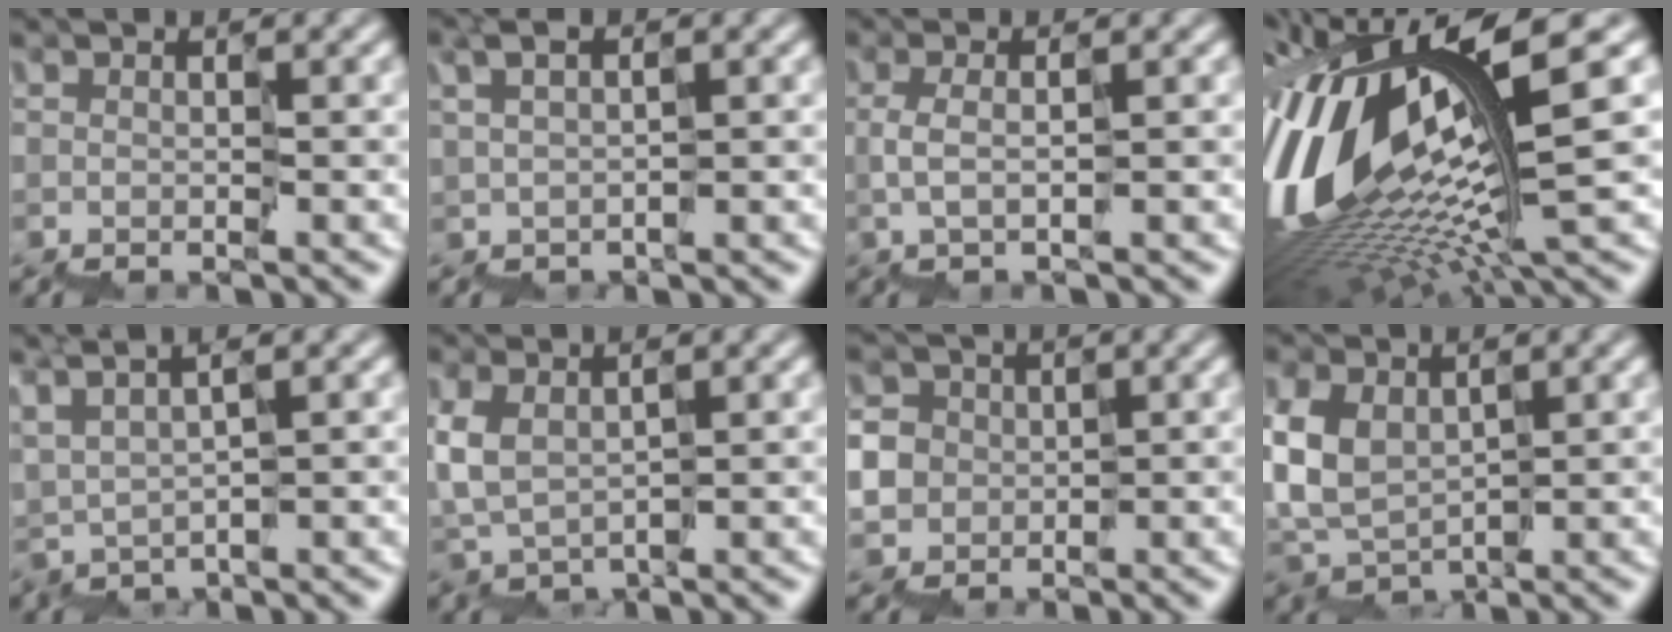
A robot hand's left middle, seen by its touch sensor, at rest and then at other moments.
{"total": 0.7, "force": [0.5, 0.0, 0.5], "torque": [-0.012, 0.007, 0.009]}
{"total": 1.0, "force": [0.0, -0.9, 0.5], "torque": [-0.015, 0.000, 0.003]}
{"total": 15.4, "force": [1.7, 3.6, 14.9], "torque": [-0.309, -0.007, 0.056]}
{"total": 2.1, "force": [1.7, 0.2, 1.2], "torque": [-0.041, 0.004, 0.041]}
{"total": 1.2, "force": [0.2, 0.7, 1.0], "torque": [-0.037, 0.005, 0.004]}
{"total": 4.7, "force": [-0.5, 4.7, 0.4], "torque": [-0.018, 0.021, -0.040]}
{"total": 2.5, "force": [0.5, 1.9, 1.5], "torque": [-0.042, 0.010, 0.007]}